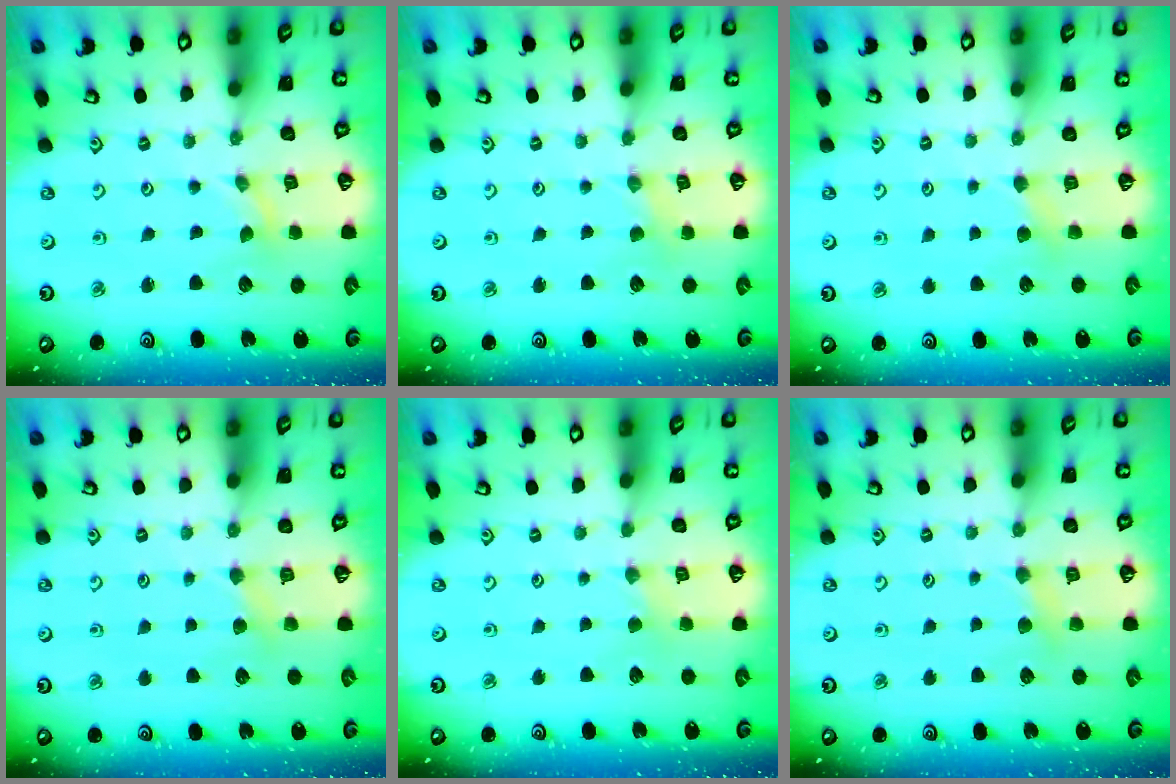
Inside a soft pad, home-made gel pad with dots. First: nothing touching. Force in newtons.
{"total": 1.1, "press": 1.0, "slide": 0.3}
{"total": 2.9, "press": 2.9, "slide": 0.5}
{"total": 2.9, "press": 2.9, "slide": 0.5}
{"total": 1.6, "press": 1.5, "slide": 0.4}
{"total": 4.6, "press": 4.5, "slide": 0.8}